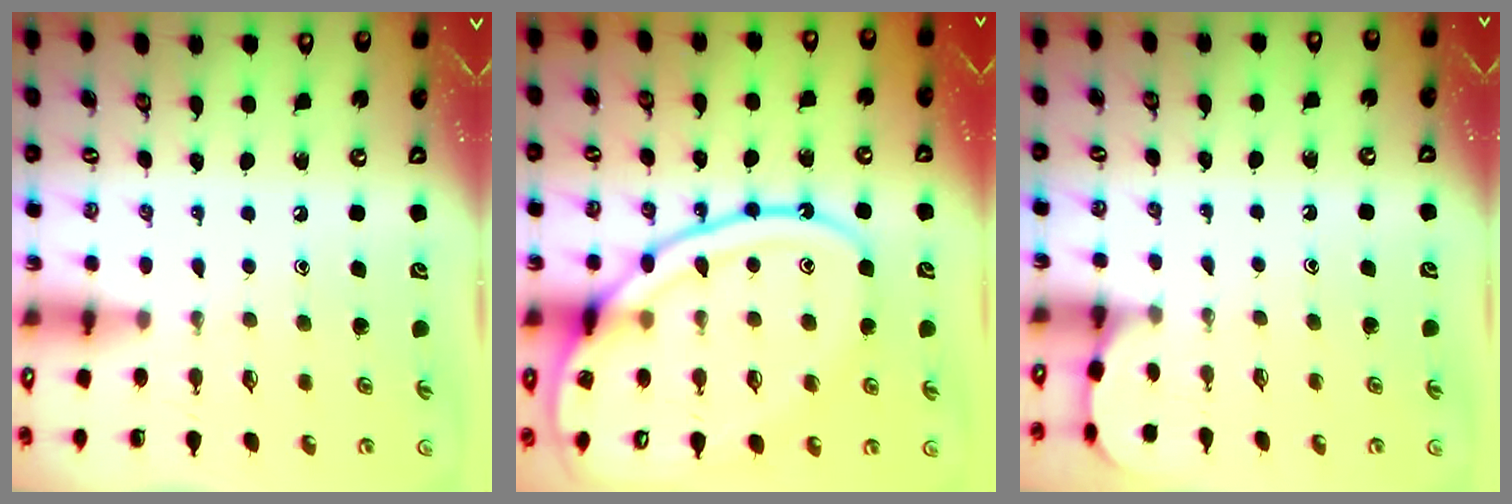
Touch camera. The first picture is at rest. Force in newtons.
{"total": 20.9, "press": 20.9, "slide": 1.8}
{"total": 1.8, "press": 1.8, "slide": 0.2}